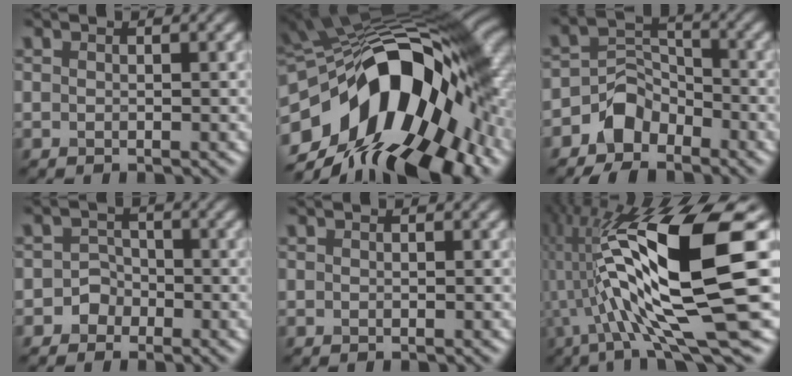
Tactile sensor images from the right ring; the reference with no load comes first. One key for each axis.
{"total": 18.6, "fx": -4.9, "fy": 10.4, "fz": 14.7, "tx": -0.246, "ty": -0.005, "tz": -0.088}
{"total": 5.0, "fx": -3.3, "fy": 3.2, "fz": 2.0, "tx": -0.025, "ty": 0.003, "tz": -0.064}
{"total": 1.9, "fx": -0.9, "fy": 1.6, "fz": 0.3, "tx": 0.019, "ty": 0.008, "tz": -0.027}
{"total": 0.0}
{"total": 17.1, "fx": 1.6, "fy": 4.3, "fz": 16.5, "tx": -0.315, "ty": 0.007, "tz": 0.036}